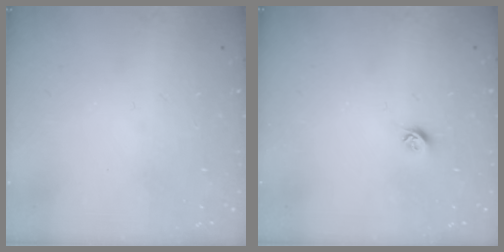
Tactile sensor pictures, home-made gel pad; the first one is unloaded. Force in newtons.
{"total": 5.3, "press": 5.2, "slide": 0.7}